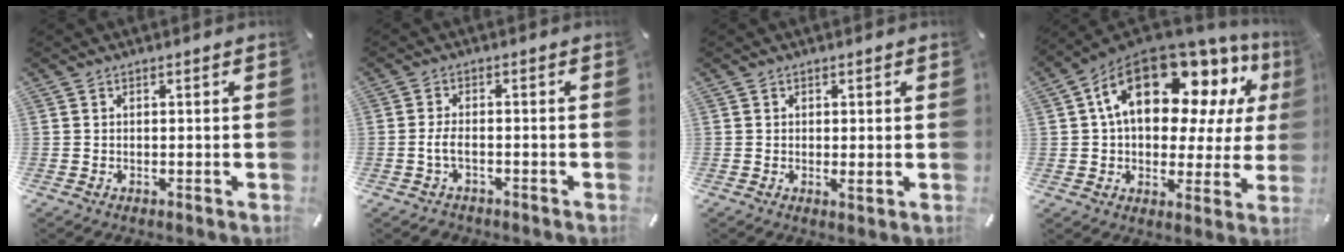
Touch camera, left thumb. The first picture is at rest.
{"total": 3.6, "force": [-1.3, 2.0, 2.8], "torque": [-0.062, 0.005, -0.027]}
{"total": 1.2, "force": [0.2, 0.7, 0.9], "torque": [-0.010, -0.003, 0.002]}
{"total": 21.1, "force": [9.1, 12.2, 14.6], "torque": [-0.249, -0.052, 0.152]}